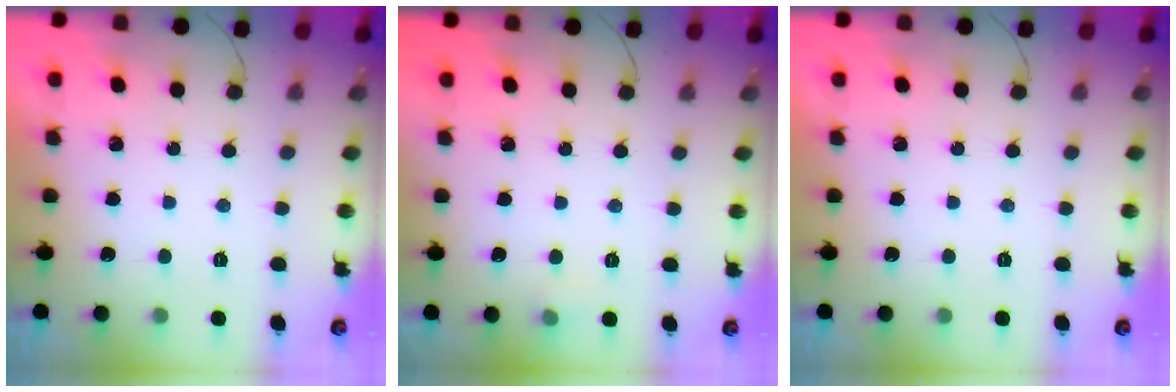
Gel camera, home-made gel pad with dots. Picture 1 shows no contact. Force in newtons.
{"total": 7.8, "press": 3.4, "slide": 7.0}
{"total": 0.0}